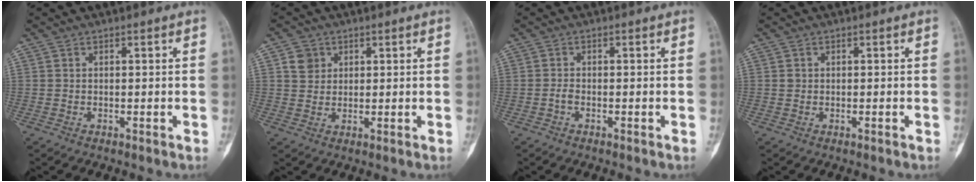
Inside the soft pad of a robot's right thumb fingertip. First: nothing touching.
{"total": 3.5, "force": [1.5, 3.0, 0.9], "torque": [0.003, -0.003, 0.025]}
{"total": 1.0, "force": [-0.5, 0.4, 0.7], "torque": [-0.015, 0.002, -0.012]}
{"total": 0.7, "force": [0.0, 0.6, 0.4], "torque": [-0.004, 0.002, 0.001]}